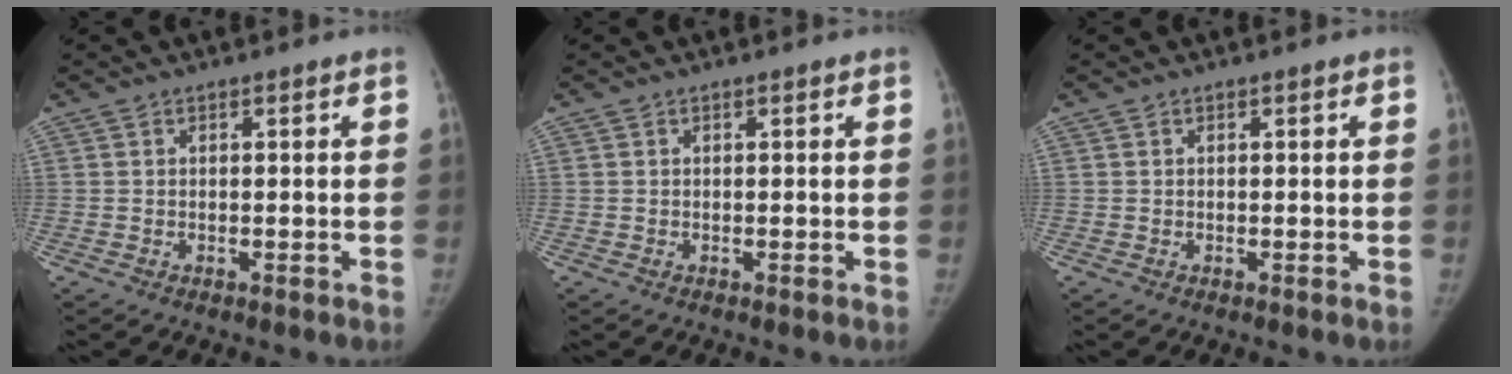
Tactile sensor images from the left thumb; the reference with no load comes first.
{"total": 0.0}
{"total": 0.0}